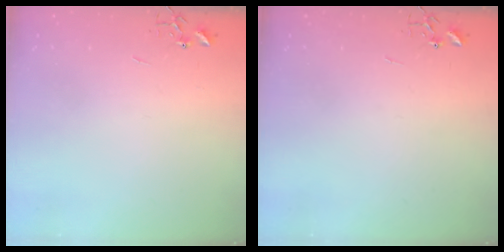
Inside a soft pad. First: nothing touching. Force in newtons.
{"total": 0.0}